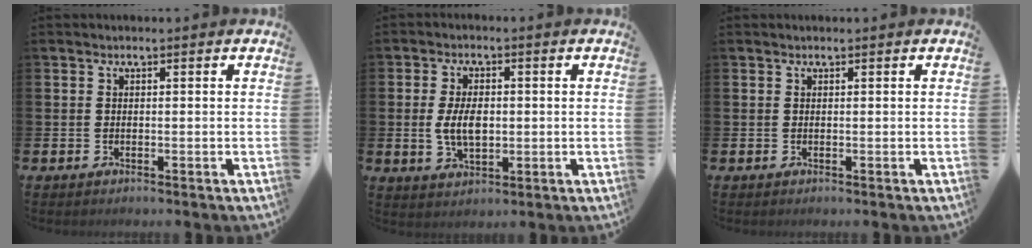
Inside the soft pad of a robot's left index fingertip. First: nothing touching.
{"total": 5.2, "force": [0.1, 2.9, 4.3], "torque": [-0.076, 0.002, -0.005]}
{"total": 0.0}